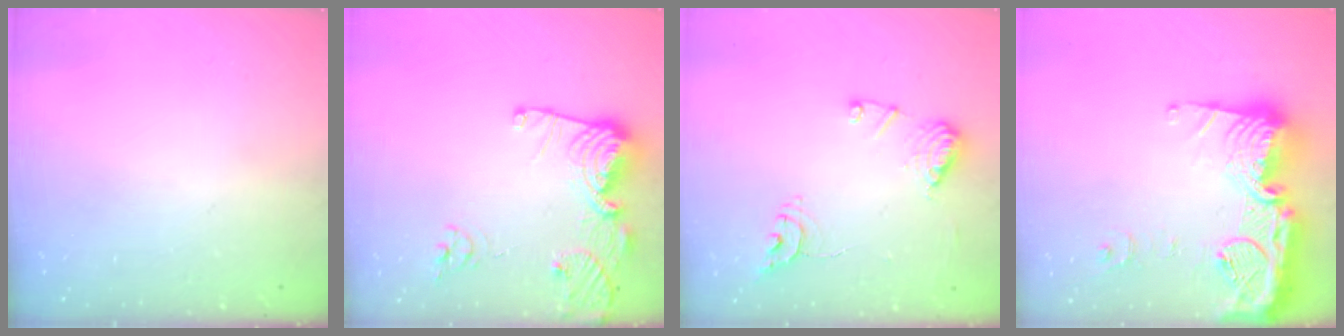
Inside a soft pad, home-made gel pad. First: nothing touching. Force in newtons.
{"total": 15.3, "press": 15.2, "slide": 1.7}
{"total": 12.1, "press": 12.0, "slide": 1.2}
{"total": 23.2, "press": 23.1, "slide": 2.1}